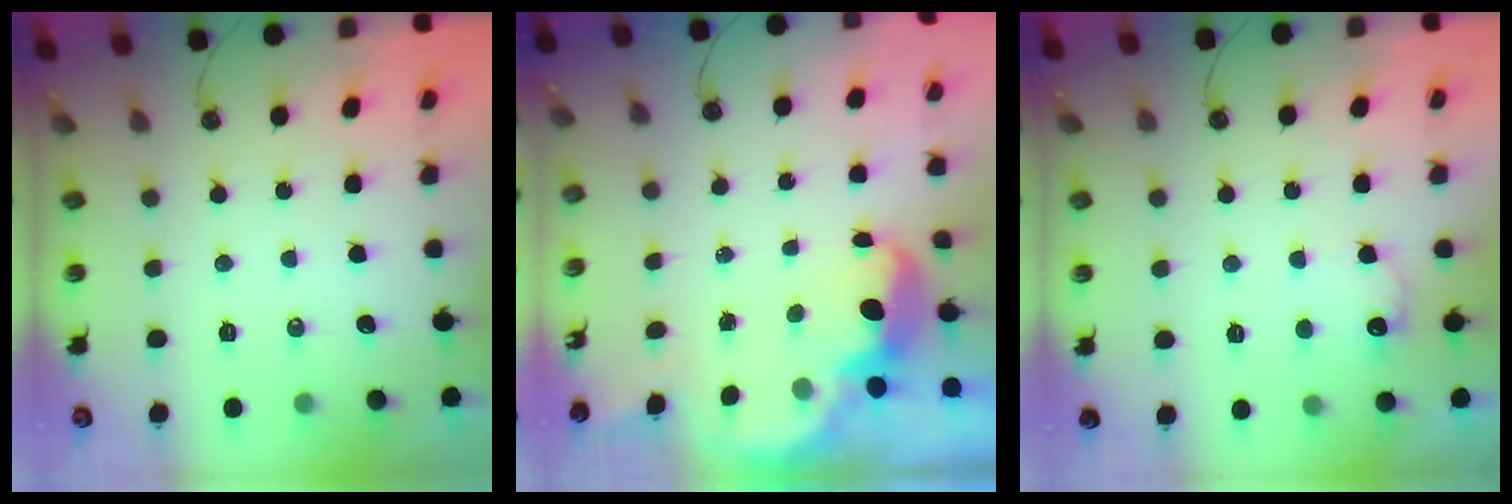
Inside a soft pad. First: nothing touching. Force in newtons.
{"total": 3.9, "press": 3.8, "slide": 0.6}
{"total": 7.7, "press": 7.7, "slide": 0.5}